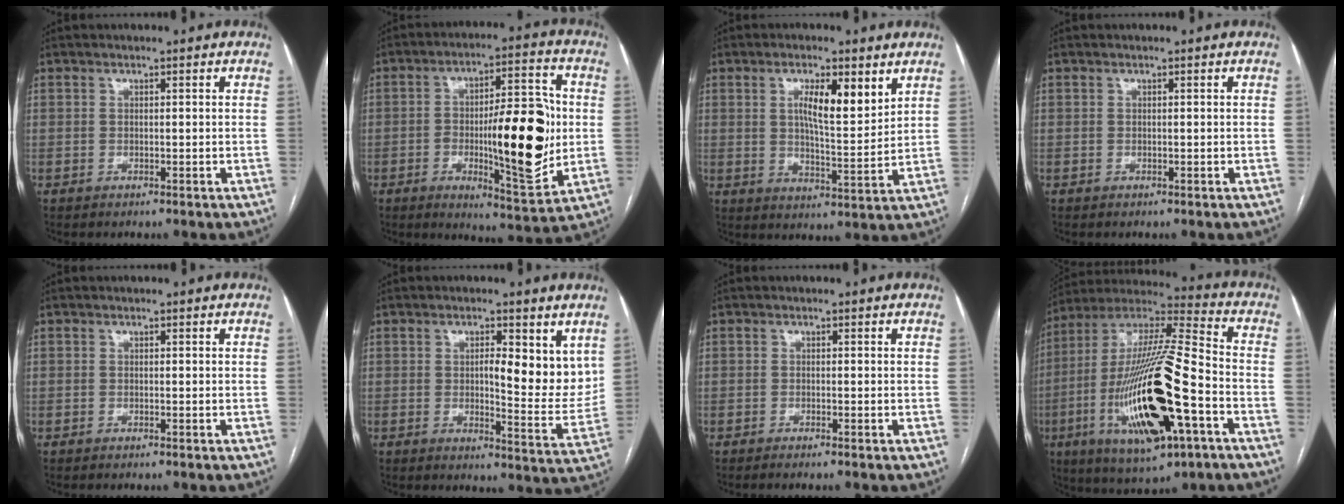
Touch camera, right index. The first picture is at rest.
{"total": 17.9, "force": [-1.5, 4.8, 17.2], "torque": [-0.253, 0.009, -0.015]}
{"total": 8.4, "force": [3.8, 1.8, 7.3], "torque": [-0.124, -0.002, 0.063]}
{"total": 0.0}
{"total": 0.0}
{"total": 8.5, "force": [3.0, 2.9, 7.5], "torque": [-0.091, -0.013, 0.039]}
{"total": 1.2, "force": [-1.0, -0.3, 0.7], "torque": [-0.011, 0.002, -0.016]}
{"total": 25.2, "force": [-7.7, 4.5, 23.5], "torque": [-0.482, -0.031, -0.130]}